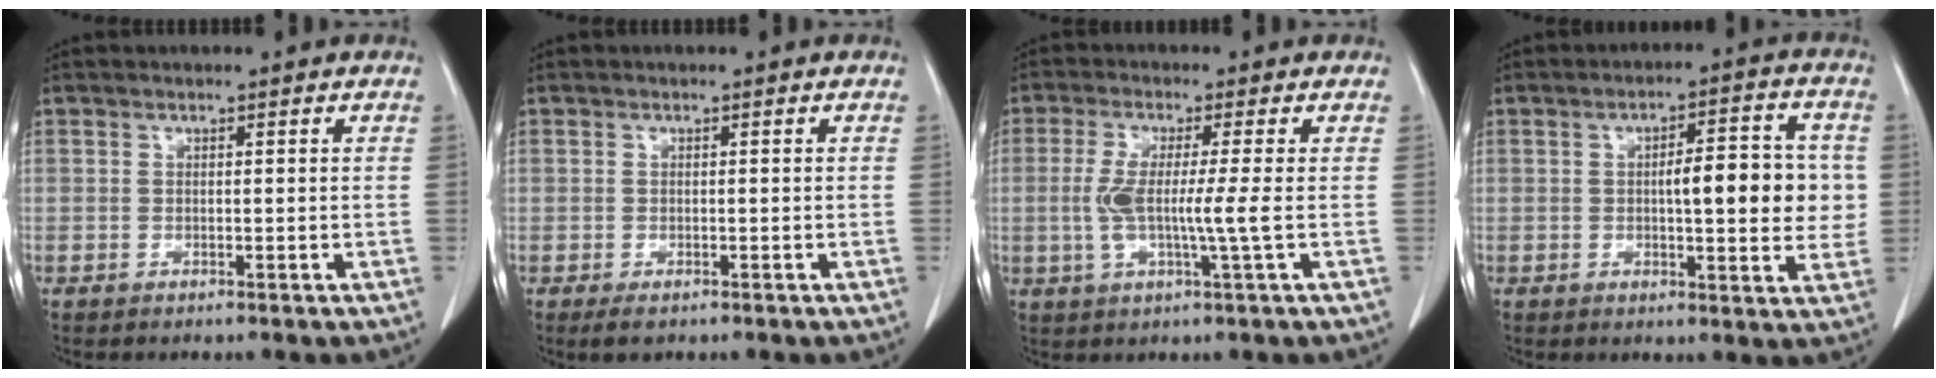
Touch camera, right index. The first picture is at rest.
{"total": 1.9, "force": [-1.1, 1.2, 0.9], "torque": [-0.016, -0.001, -0.011]}
{"total": 6.4, "force": [-0.4, -0.4, 6.4], "torque": [-0.129, -0.007, -0.007]}
{"total": 10.0, "force": [0.3, 2.8, 9.6], "torque": [-0.126, 0.018, 0.005]}